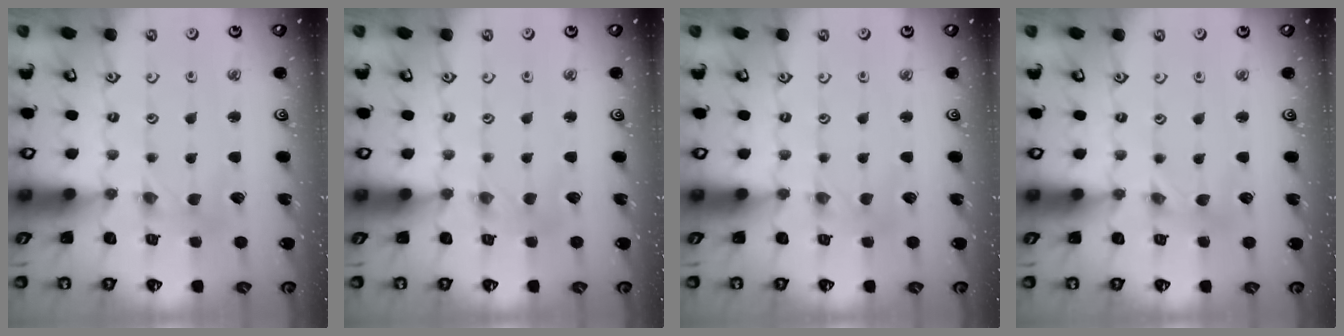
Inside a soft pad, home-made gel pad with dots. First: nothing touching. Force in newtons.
{"total": 0.9, "press": 0.9, "slide": 0.3}
{"total": 1.0, "press": 1.0, "slide": 0.2}
{"total": 0.9, "press": 0.8, "slide": 0.3}